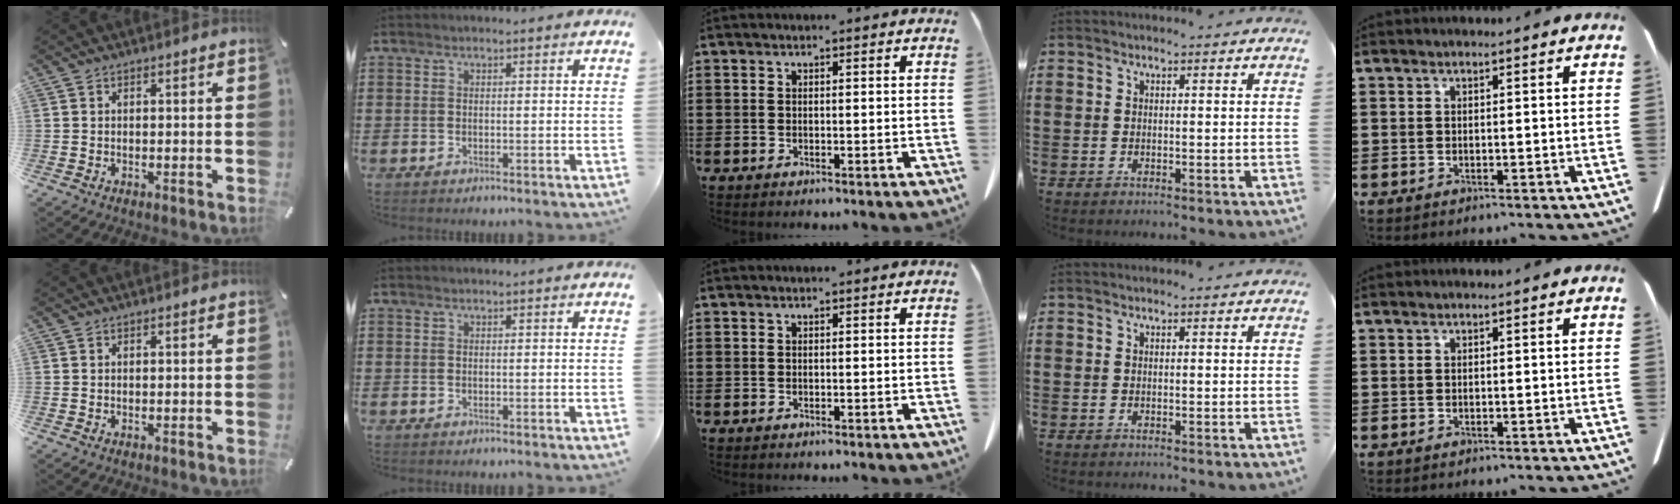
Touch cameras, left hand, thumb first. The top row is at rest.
{}